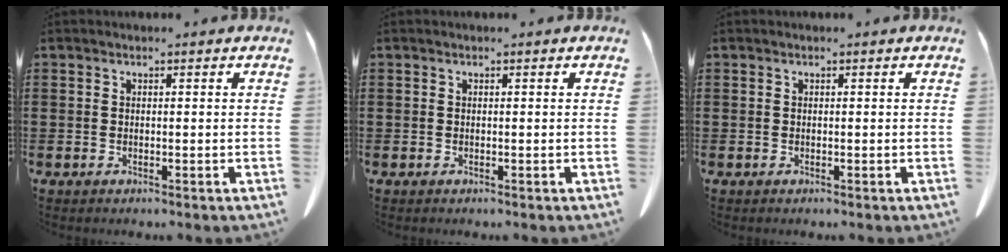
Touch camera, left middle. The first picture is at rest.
{"total": 0.0}
{"total": 0.0}